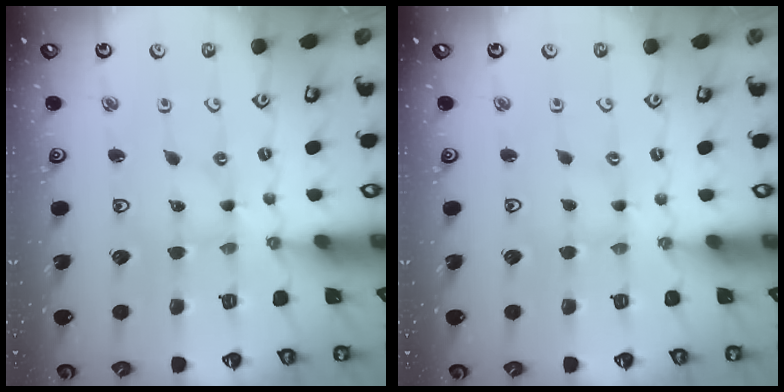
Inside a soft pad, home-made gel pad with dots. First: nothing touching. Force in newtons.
{"total": 0.0}